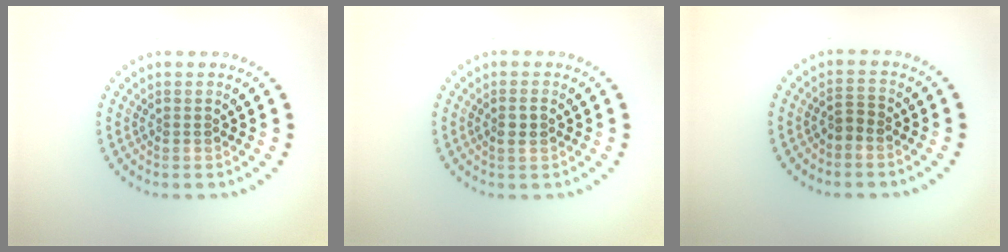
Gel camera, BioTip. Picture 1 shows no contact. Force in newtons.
{"total": 1.2, "press": 1.1, "slide": 0.5}
{"total": 1.3, "press": 1.0, "slide": 0.8}